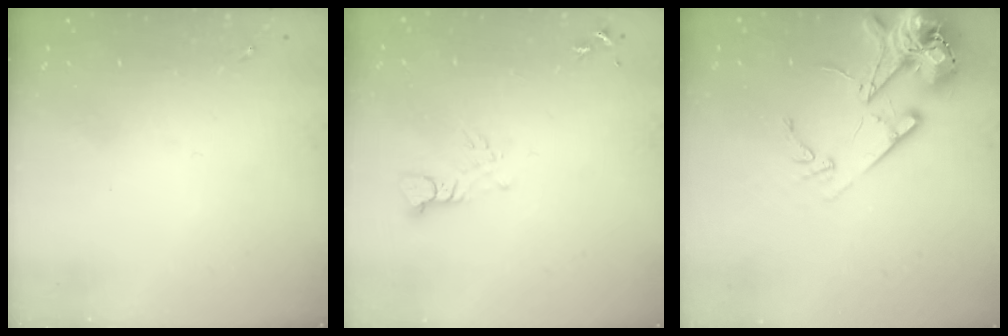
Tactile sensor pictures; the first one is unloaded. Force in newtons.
{"total": 3.4, "press": 3.4, "slide": 0.3}
{"total": 18.0, "press": 17.8, "slide": 2.8}